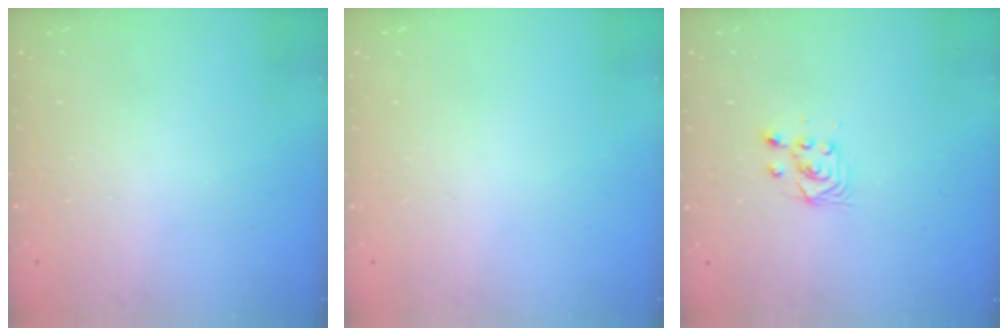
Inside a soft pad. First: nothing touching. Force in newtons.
{"total": 0.0}
{"total": 2.9, "press": 2.7, "slide": 1.0}